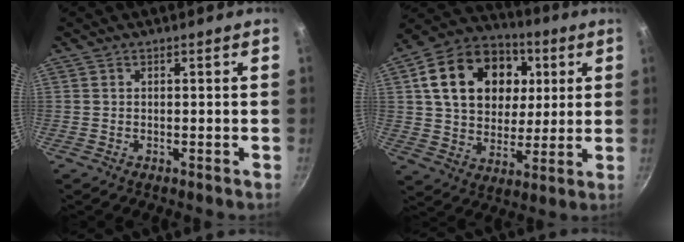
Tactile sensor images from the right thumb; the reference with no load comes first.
{"total": 21.5, "force": [5.6, 16.2, 12.9], "torque": [-0.200, 0.012, 0.093]}